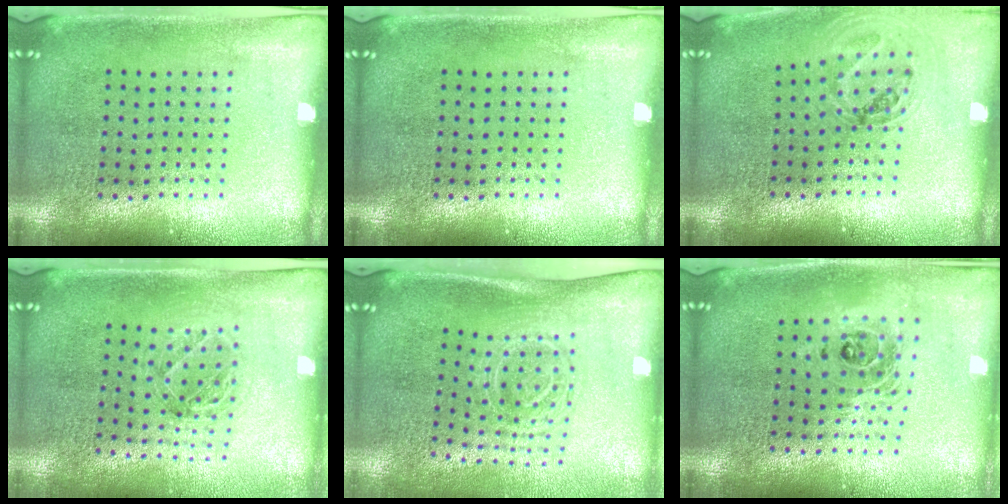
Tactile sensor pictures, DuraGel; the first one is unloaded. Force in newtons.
{"total": 0.0}
{"total": 0.9, "press": 0.9, "slide": 0.0}
{"total": 1.0, "press": 1.0, "slide": 0.2}
{"total": 1.7, "press": 1.2, "slide": 1.2}
{"total": 1.7, "press": 1.4, "slide": 0.9}